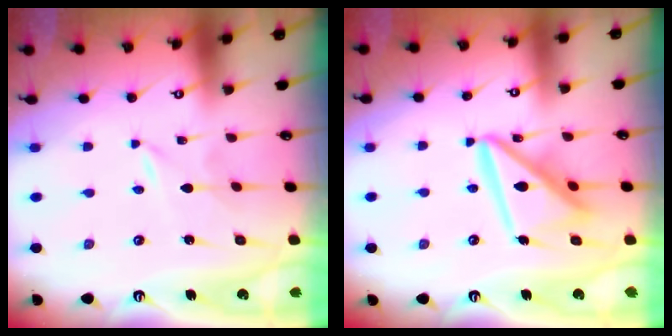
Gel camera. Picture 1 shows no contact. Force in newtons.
{"total": 14.7, "press": 14.6, "slide": 1.5}